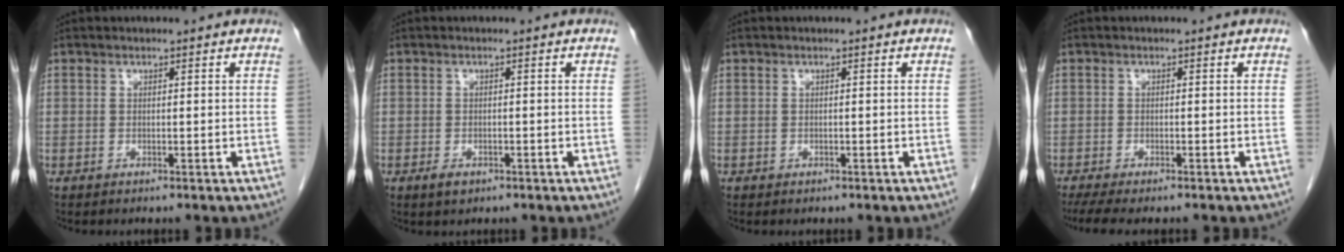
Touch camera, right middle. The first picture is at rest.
{"total": 1.7, "force": [-0.9, 1.0, 1.0], "torque": [-0.020, 0.001, -0.008]}
{"total": 0.0}
{"total": 6.6, "force": [-5.4, 1.5, 3.5], "torque": [-0.051, -0.011, -0.083]}